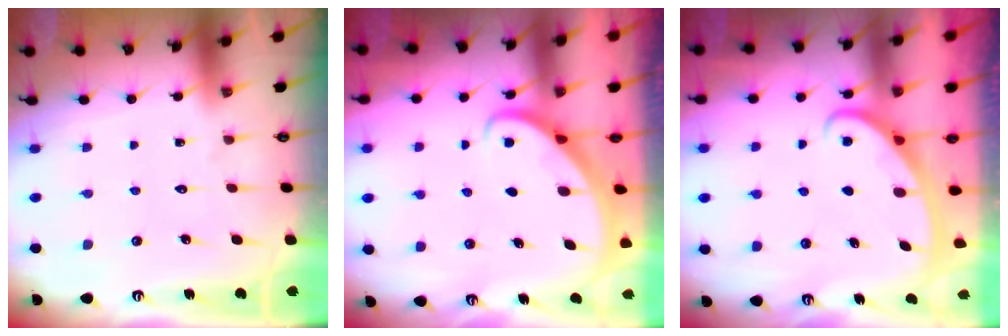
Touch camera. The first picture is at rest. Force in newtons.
{"total": 2.8, "press": 2.8, "slide": 0.2}
{"total": 2.9, "press": 2.9, "slide": 0.4}